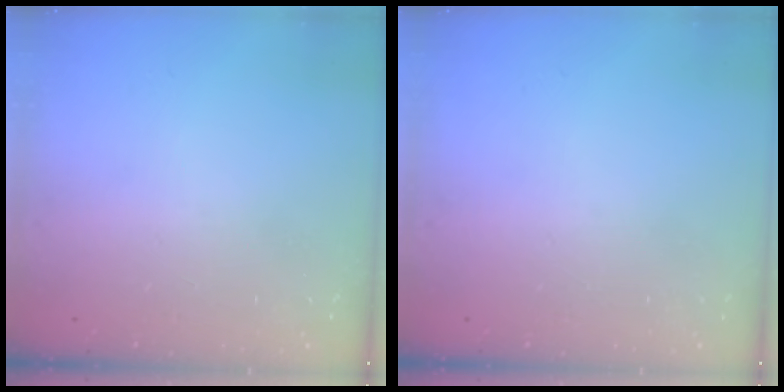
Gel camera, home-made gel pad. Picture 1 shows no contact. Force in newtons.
{"total": 0.0}